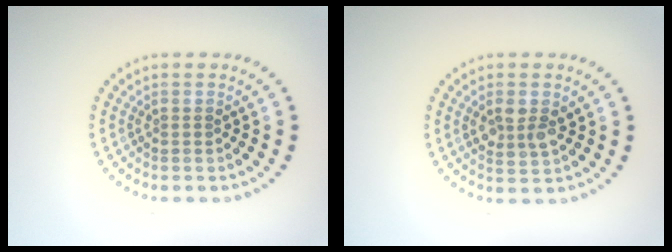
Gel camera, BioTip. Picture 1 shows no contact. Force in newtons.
{"total": 2.4, "press": 2.4, "slide": 0.4}